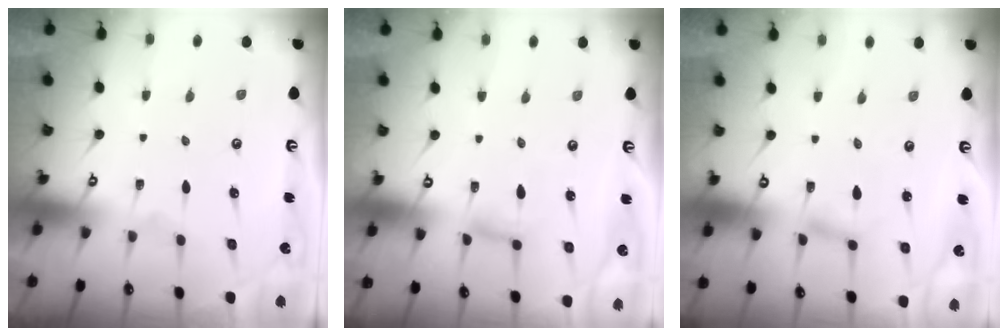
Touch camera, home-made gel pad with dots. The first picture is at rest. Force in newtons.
{"total": 5.5, "press": 5.5, "slide": 0.3}
{"total": 2.7, "press": 2.6, "slide": 0.3}